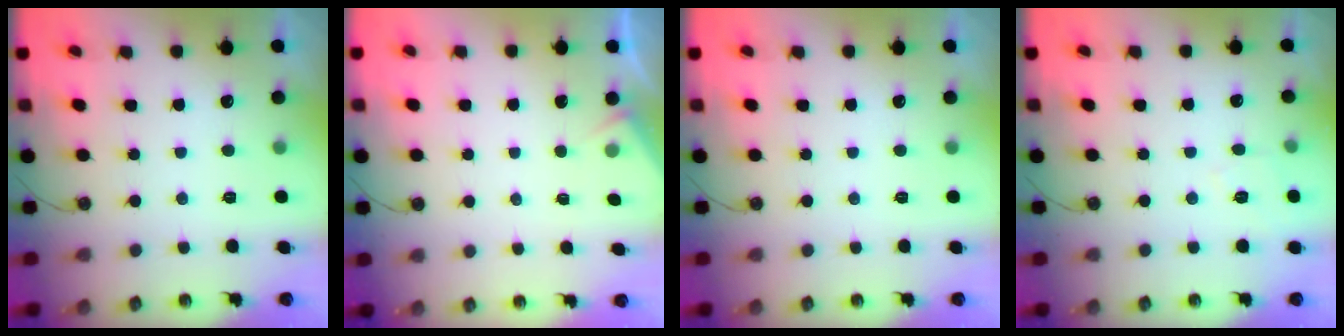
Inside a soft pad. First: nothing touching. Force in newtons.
{"total": 2.9, "press": 2.8, "slide": 0.5}
{"total": 0.0}
{"total": 4.7, "press": 4.7, "slide": 0.6}